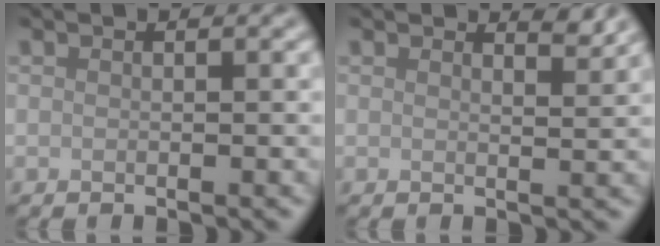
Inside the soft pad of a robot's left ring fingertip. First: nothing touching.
{"total": 1.5, "force": [1.4, 0.1, 0.5], "torque": [-0.004, -0.004, 0.015]}